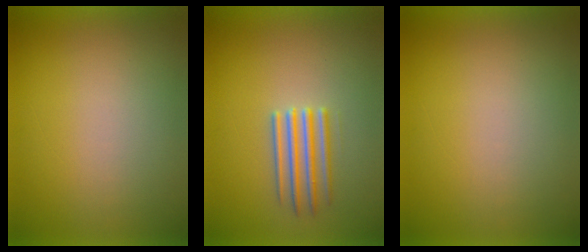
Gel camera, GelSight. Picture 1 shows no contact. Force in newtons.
{"total": 2.7}
{"total": 0.0}